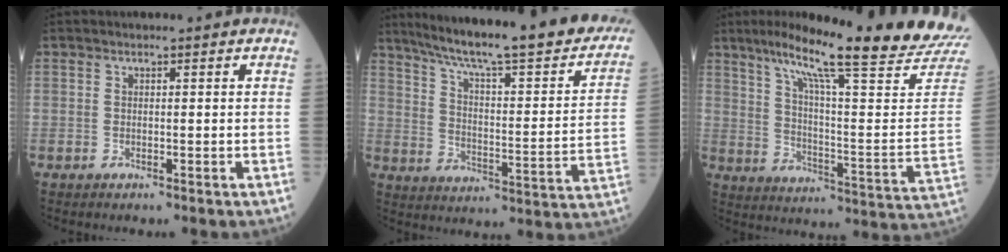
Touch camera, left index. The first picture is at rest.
{"total": 28.8, "force": [23.5, 3.0, 16.4], "torque": [-0.248, -0.040, 0.310]}
{"total": 24.8, "force": [20.1, -0.9, 14.5], "torque": [-0.221, -0.068, 0.270]}